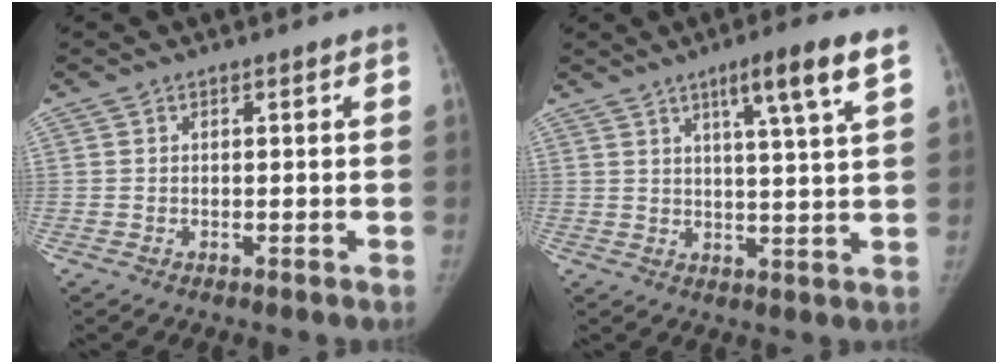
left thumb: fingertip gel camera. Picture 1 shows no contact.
{"total": 8.7, "force": [5.0, 0.1, 7.2], "torque": [-0.113, -0.022, 0.075]}